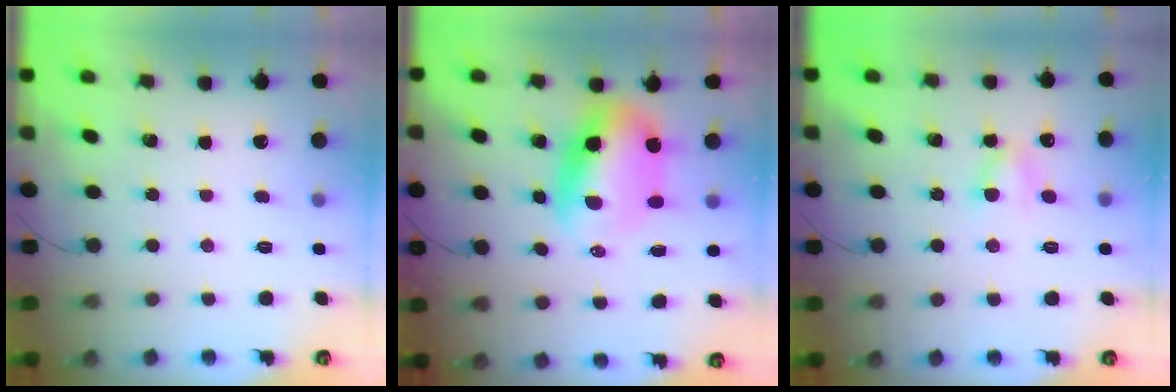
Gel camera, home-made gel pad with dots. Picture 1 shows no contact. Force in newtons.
{"total": 8.8, "press": 8.6, "slide": 1.8}
{"total": 4.6, "press": 4.5, "slide": 0.8}